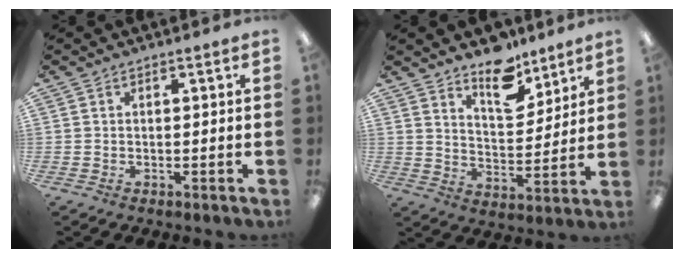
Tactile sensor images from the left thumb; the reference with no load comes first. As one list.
[{"total": 11.7, "force": [9.2, 5.3, 4.8], "torque": [-0.053, -0.066, 0.163]}]